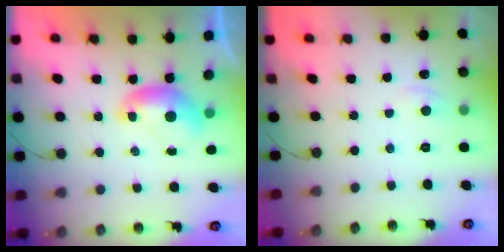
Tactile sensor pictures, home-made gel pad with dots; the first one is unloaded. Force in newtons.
{"total": 0.8, "press": 0.5, "slide": 0.6}